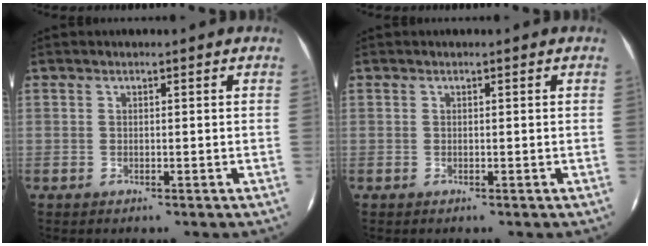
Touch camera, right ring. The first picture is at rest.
{"total": 0.0}